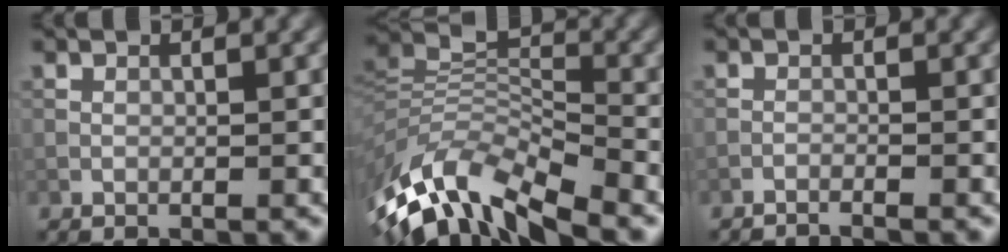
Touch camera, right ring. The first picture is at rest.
{"total": 9.9, "force": [-6.9, 3.6, 6.1], "torque": [-0.128, 0.003, -0.135]}
{"total": 1.2, "force": [-1.1, 0.0, 0.4], "torque": [-0.013, -0.001, -0.025]}